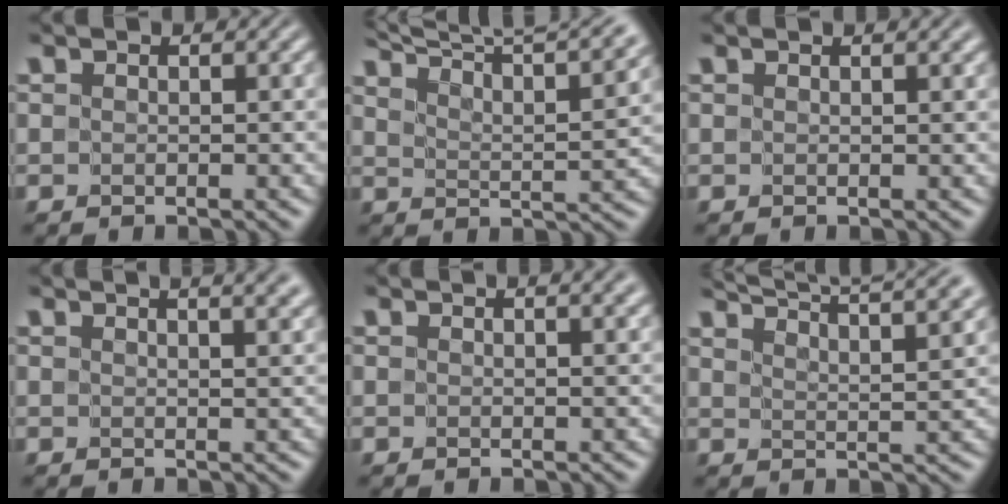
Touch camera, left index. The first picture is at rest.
{"total": 12.4, "force": [10.6, 2.7, 5.9], "torque": [-0.103, 0.018, 0.124]}
{"total": 3.1, "force": [2.0, 1.4, 2.0], "torque": [-0.009, 0.028, 0.006]}
{"total": 8.1, "force": [5.2, 3.4, 5.2], "torque": [-0.025, 0.052, 0.038]}
{"total": 5.6, "force": [3.5, 2.4, 3.6], "torque": [-0.010, 0.044, 0.019]}
{"total": 11.8, "force": [9.4, 3.2, 6.3], "torque": [-0.092, 0.032, 0.103]}